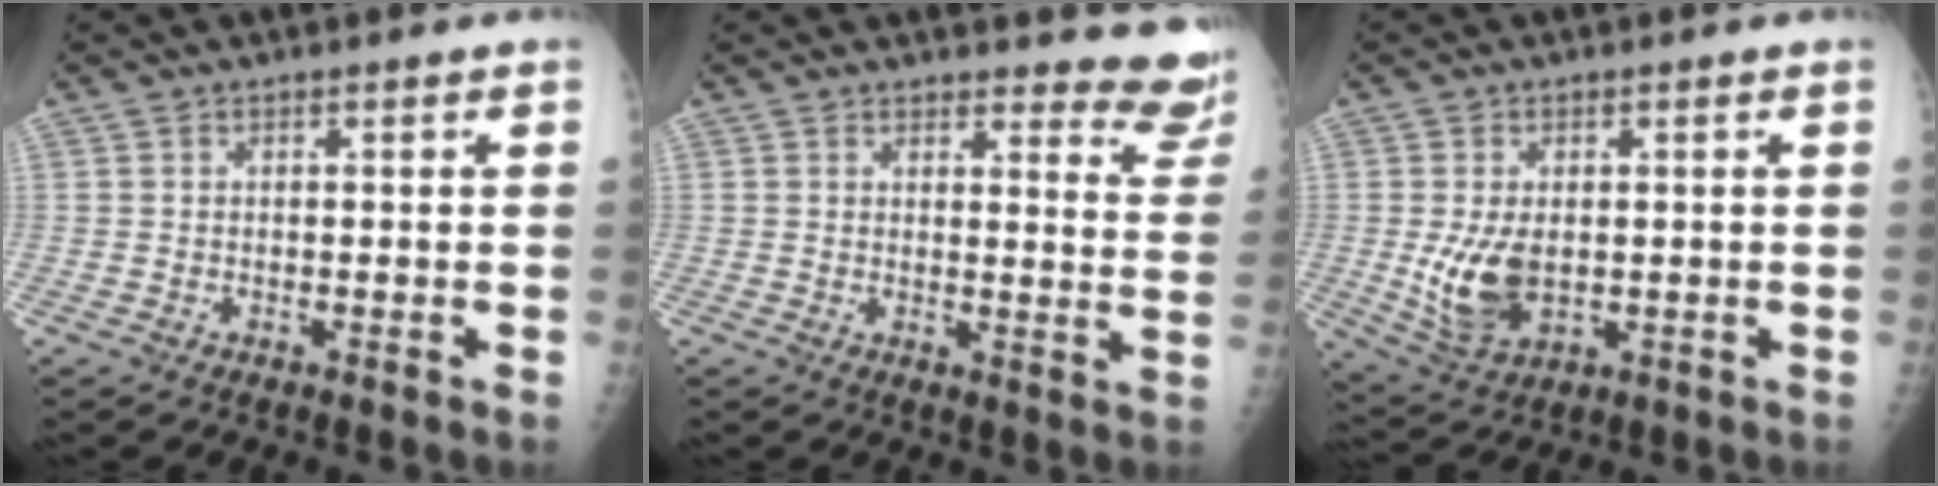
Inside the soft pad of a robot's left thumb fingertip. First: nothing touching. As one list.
[{"total": 9.8, "force": [9.4, 2.0, 1.4], "torque": [0.026, -0.088, 0.080]}, {"total": 8.1, "force": [-0.5, 5.1, 6.3], "torque": [-0.112, -0.012, 0.005]}]